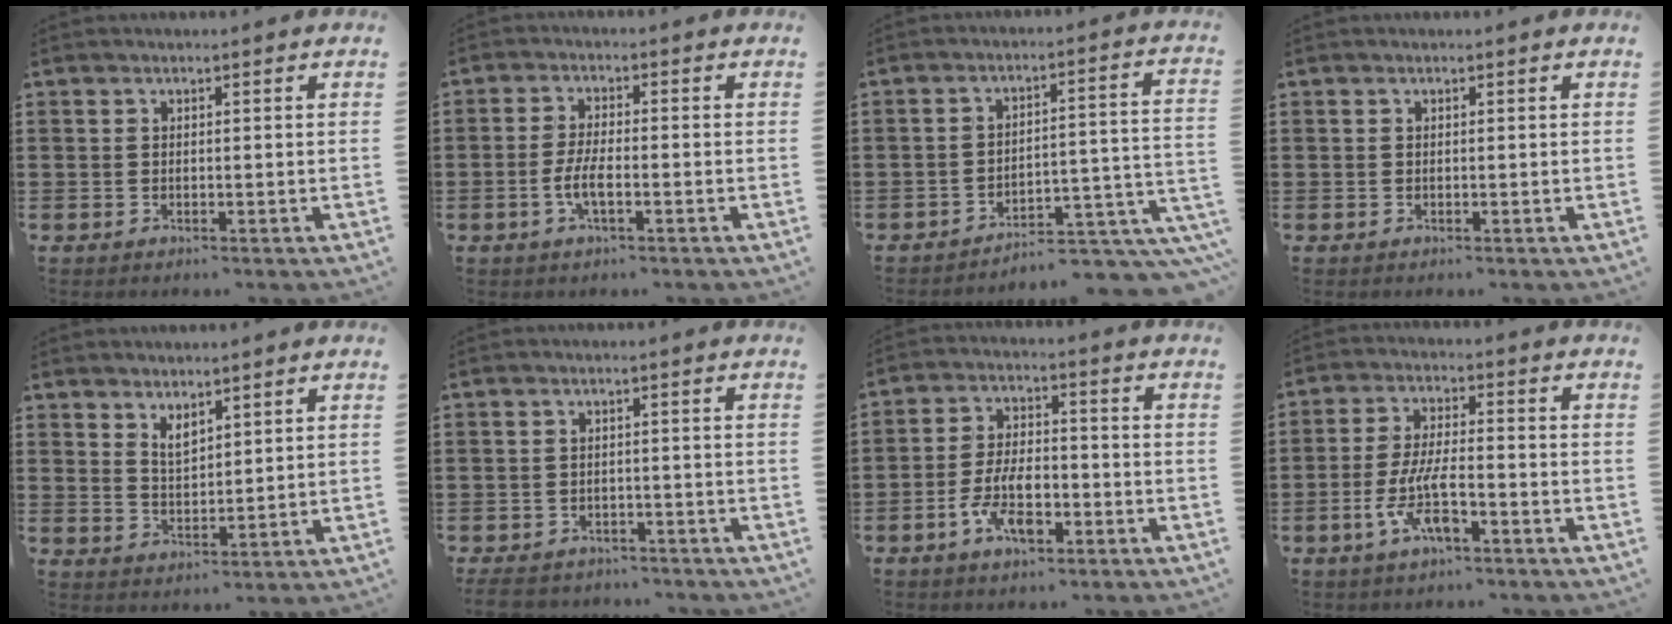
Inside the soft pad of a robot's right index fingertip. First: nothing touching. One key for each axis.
{"total": 3.9, "fx": -1.3, "fy": 1.0, "fz": 3.5, "tx": -0.082, "ty": -0.004, "tz": -0.030}
{"total": 5.0, "fx": -4.6, "fy": 0.6, "fz": 1.9, "tx": -0.029, "ty": -0.003, "tz": -0.093}
{"total": 0.0}
{"total": 3.1, "fx": 2.5, "fy": 1.4, "fz": 1.2, "tx": -0.030, "ty": 0.003, "tz": 0.047}
{"total": 2.8, "fx": -2.7, "fy": 0.7, "fz": 0.5, "tx": -0.020, "ty": -0.001, "tz": -0.059}
{"total": 8.0, "fx": -3.3, "fy": 3.7, "fz": 6.3, "tx": -0.134, "ty": 0.000, "tz": -0.062}
{"total": 8.0, "fx": -3.4, "fy": 2.3, "fz": 6.9, "tx": -0.159, "ty": -0.013, "tz": -0.068}